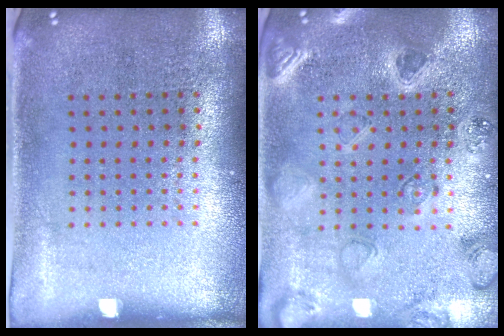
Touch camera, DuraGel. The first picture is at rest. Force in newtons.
{"total": 0.7, "press": 0.7, "slide": 0.3}